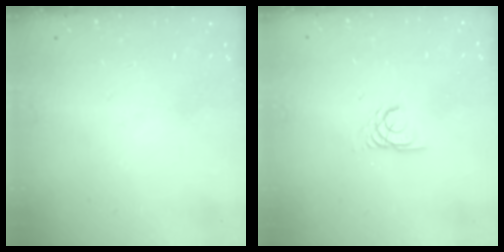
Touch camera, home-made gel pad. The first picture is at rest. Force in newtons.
{"total": 2.2, "press": 2.2, "slide": 0.1}